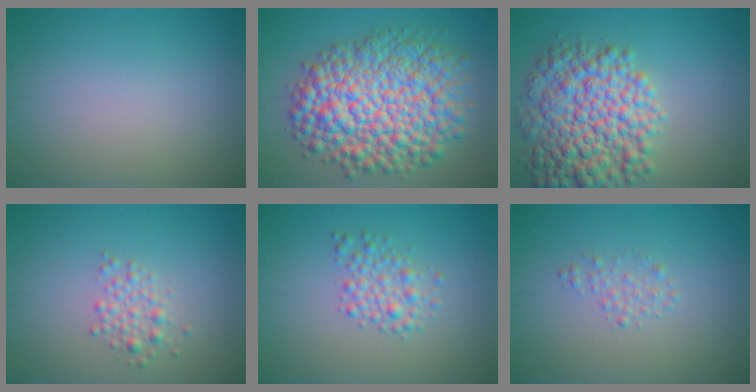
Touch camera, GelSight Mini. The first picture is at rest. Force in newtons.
{"total": 12.4, "press": 12.4, "slide": 0.4}
{"total": 9.1, "press": 9.1, "slide": 0.2}
{"total": 1.9, "press": 1.9, "slide": 0.1}
{"total": 2.4, "press": 2.4, "slide": 0.1}
{"total": 1.1, "press": 1.1, "slide": 0.1}